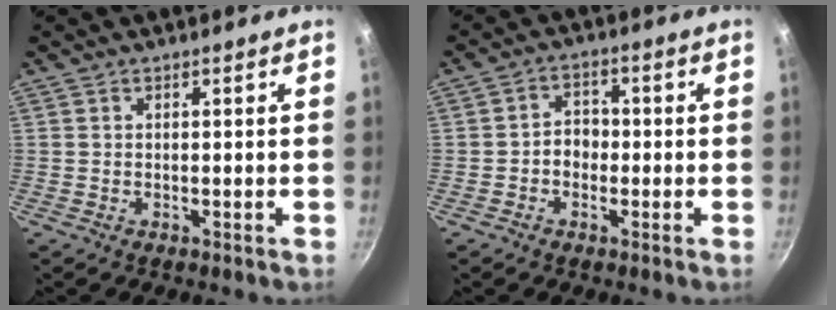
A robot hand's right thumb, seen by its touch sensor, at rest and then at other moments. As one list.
[{"total": 4.3, "force": [-1.0, 3.5, 2.3], "torque": [-0.008, 0.017, -0.021]}]